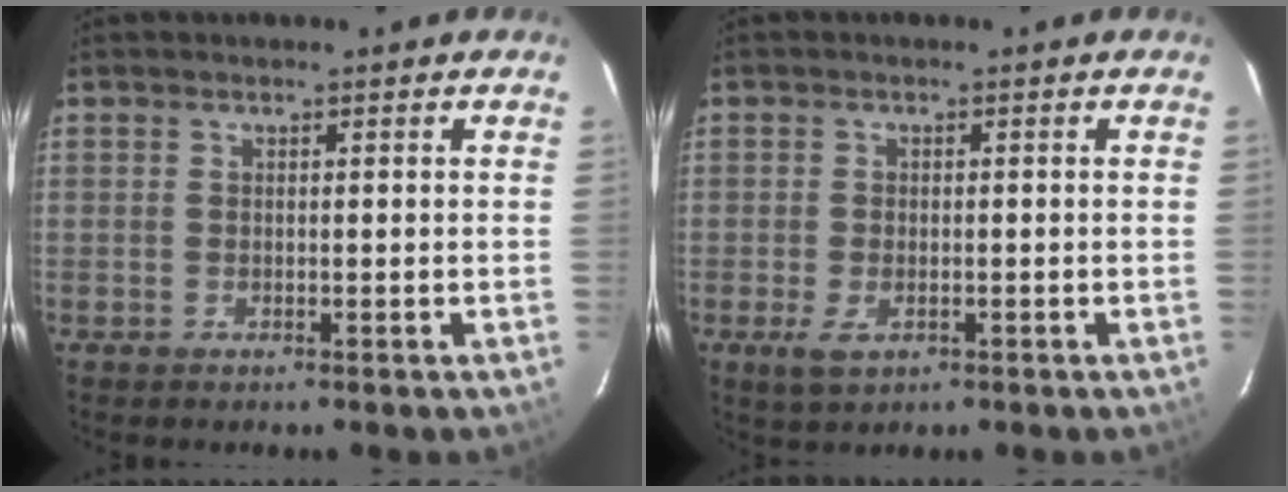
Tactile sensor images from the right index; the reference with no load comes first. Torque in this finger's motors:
{"motor_torque": [0.32, -0.20, 0.21, 0.04]}